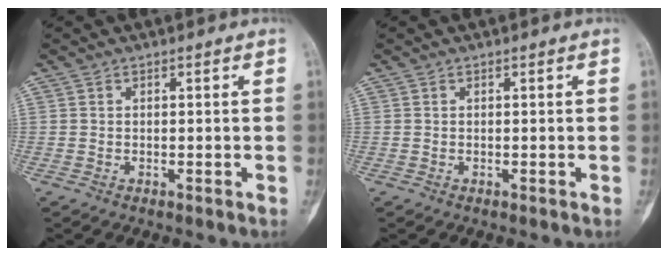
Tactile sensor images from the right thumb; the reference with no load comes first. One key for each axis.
{"total": 0.0}